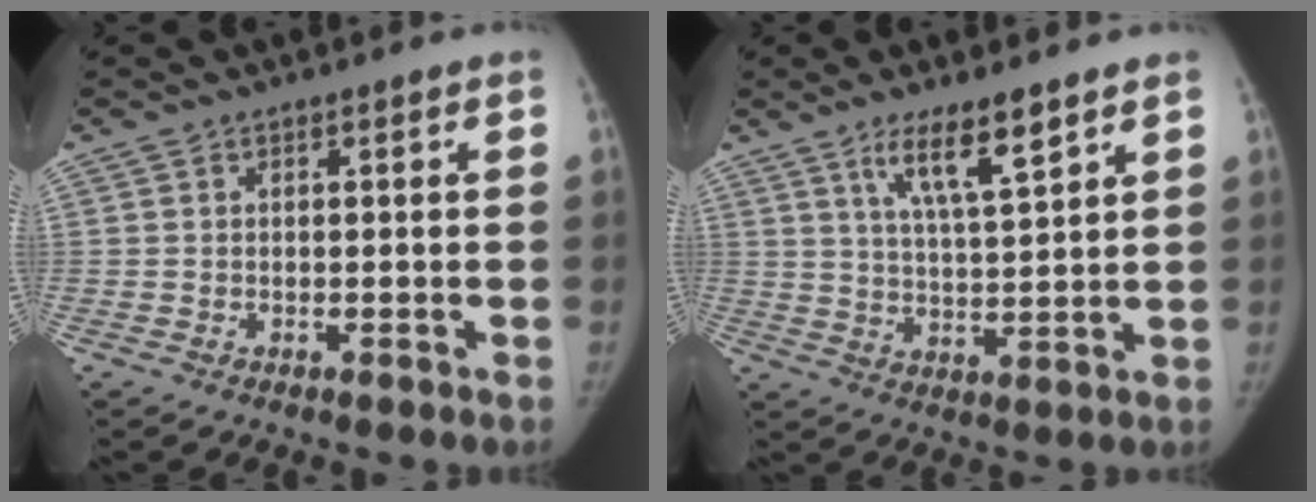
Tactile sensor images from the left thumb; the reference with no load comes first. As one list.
[{"total": 8.7, "force": [5.5, 1.4, 6.6], "torque": [-0.114, -0.034, 0.105]}]